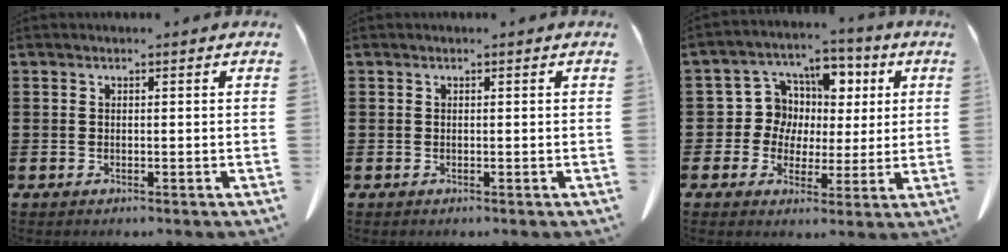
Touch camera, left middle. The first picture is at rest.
{"total": 0.0}
{"total": 8.4, "force": [1.8, 7.8, 2.4], "torque": [-0.081, -0.005, 0.036]}